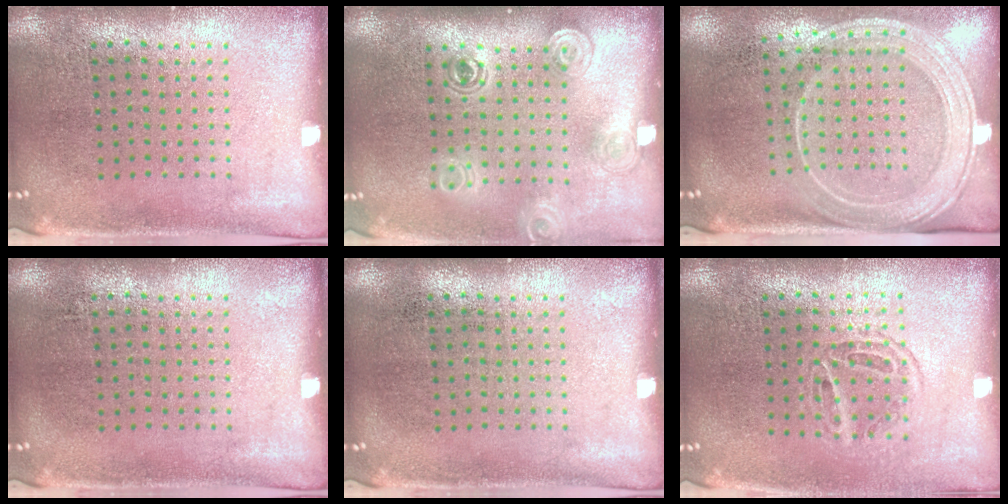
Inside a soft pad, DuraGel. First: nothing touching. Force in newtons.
{"total": 1.4, "press": 1.2, "slide": 0.8}
{"total": 2.1, "press": 1.8, "slide": 1.1}
{"total": 0.0}
{"total": 0.0}
{"total": 1.2, "press": 1.0, "slide": 0.6}